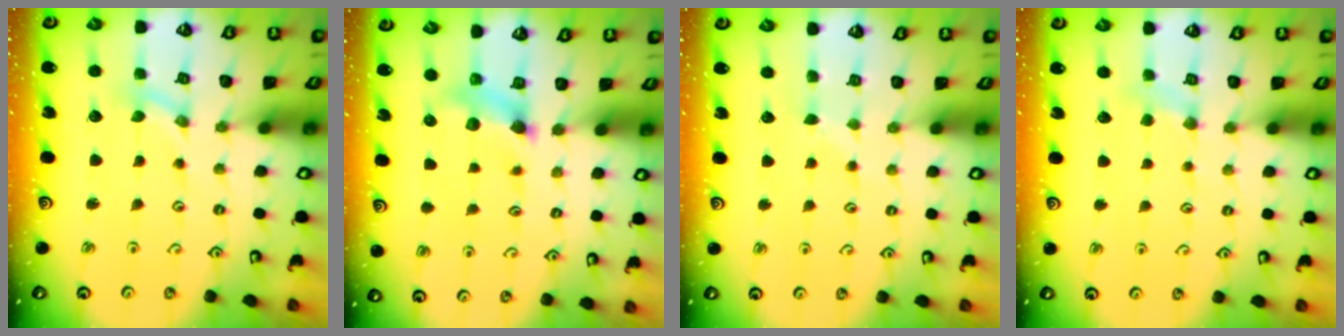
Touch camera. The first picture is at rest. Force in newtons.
{"total": 6.5, "press": 6.5, "slide": 0.2}
{"total": 2.2, "press": 2.2, "slide": 0.3}
{"total": 2.8, "press": 2.7, "slide": 0.5}